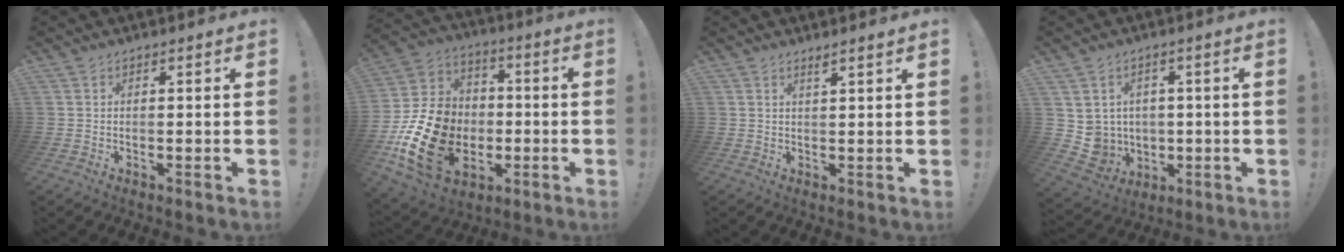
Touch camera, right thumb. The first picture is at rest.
{"total": 21.9, "force": [-5.9, 16.7, 13.0], "torque": [-0.247, 0.036, -0.083]}
{"total": 1.6, "force": [1.2, -0.5, 0.9], "torque": [-0.017, -0.007, 0.021]}
{"total": 7.2, "force": [1.3, 7.0, 1.5], "torque": [-0.049, -0.015, 0.032]}